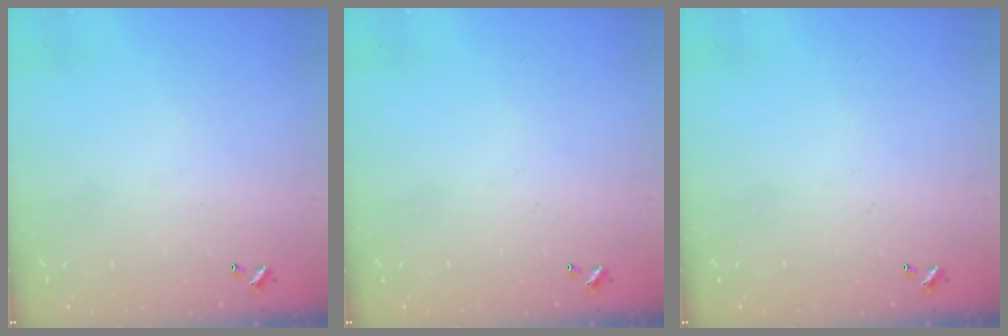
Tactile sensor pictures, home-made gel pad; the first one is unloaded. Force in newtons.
{"total": 0.0}
{"total": 0.0}